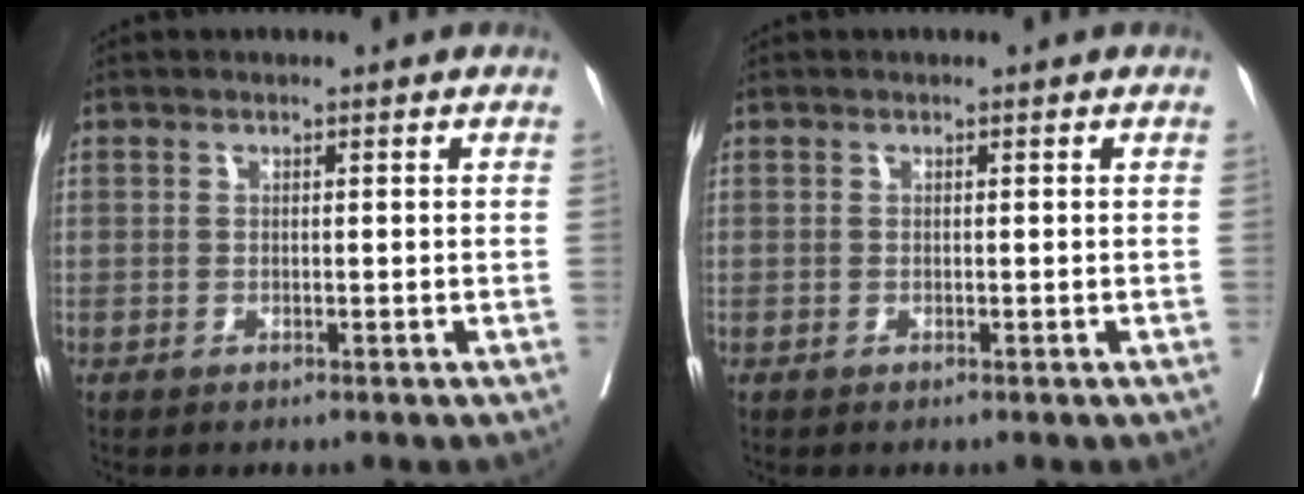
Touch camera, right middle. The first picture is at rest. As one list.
[{"total": 0.0}]